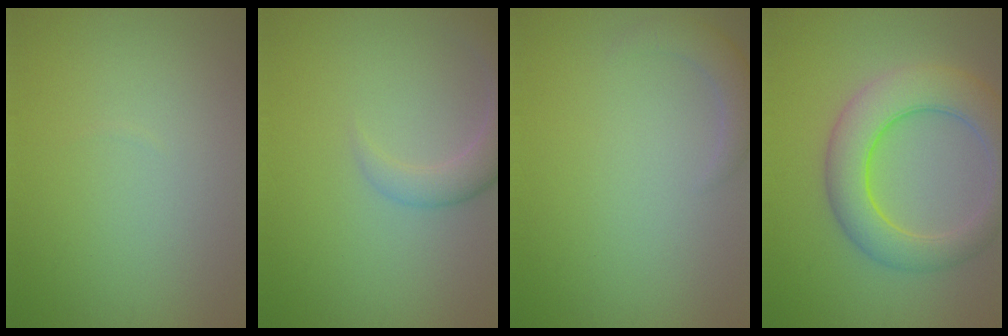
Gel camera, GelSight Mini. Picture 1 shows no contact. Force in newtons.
{"total": 3.4, "press": 3.4, "slide": 0.4}
{"total": 2.2, "press": 2.2, "slide": 0.2}
{"total": 7.1, "press": 7.1, "slide": 0.2}